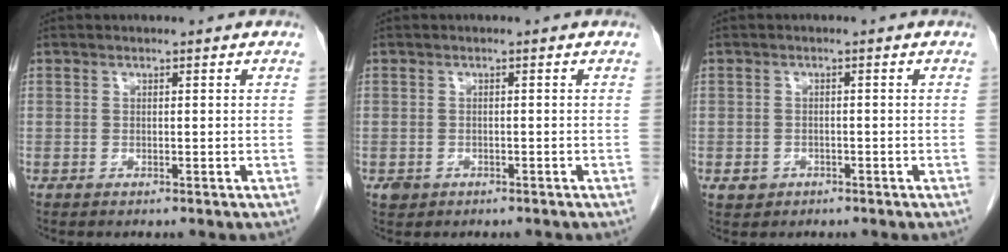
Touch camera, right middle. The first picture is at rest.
{"total": 1.5, "force": [-0.9, 1.2, 0.4], "torque": [-0.012, 0.003, -0.009]}
{"total": 2.1, "force": [-1.1, 1.7, 0.4], "torque": [-0.008, 0.006, -0.011]}